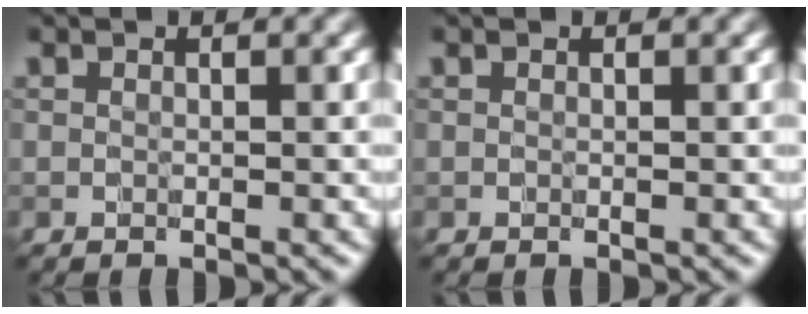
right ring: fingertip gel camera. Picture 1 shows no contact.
{"total": 0.0}